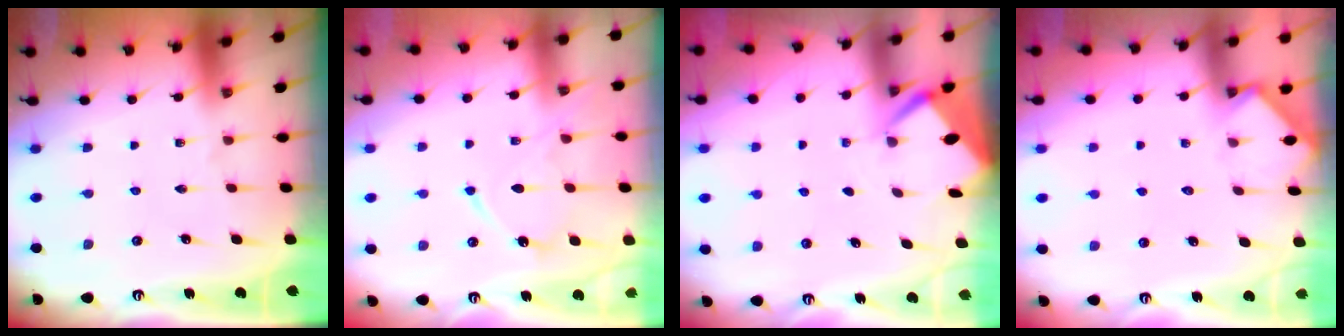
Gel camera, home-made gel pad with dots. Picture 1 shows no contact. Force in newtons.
{"total": 11.5, "press": 11.5, "slide": 1.0}
{"total": 2.7, "press": 2.7, "slide": 0.3}
{"total": 2.6, "press": 2.5, "slide": 0.3}